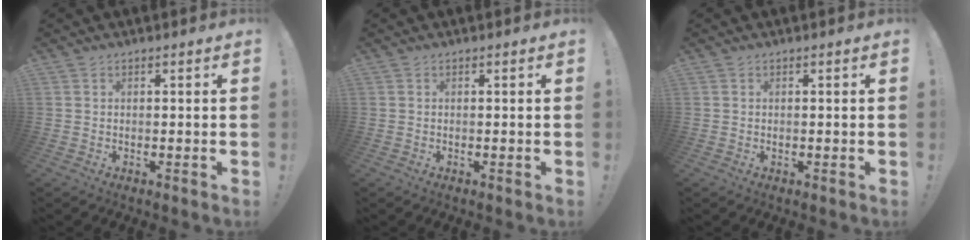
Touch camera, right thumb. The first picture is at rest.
{"total": 0.0}
{"total": 0.0}